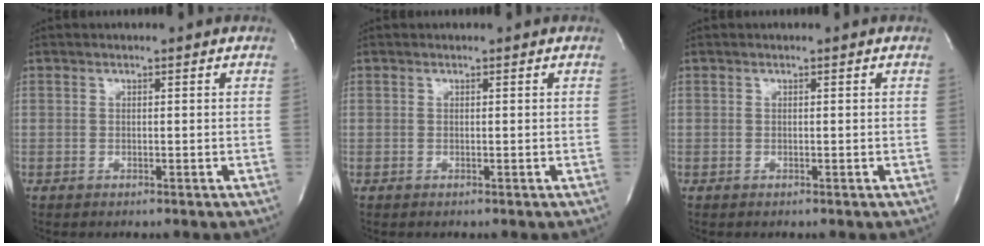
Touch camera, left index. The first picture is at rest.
{"total": 0.0}
{"total": 0.0}